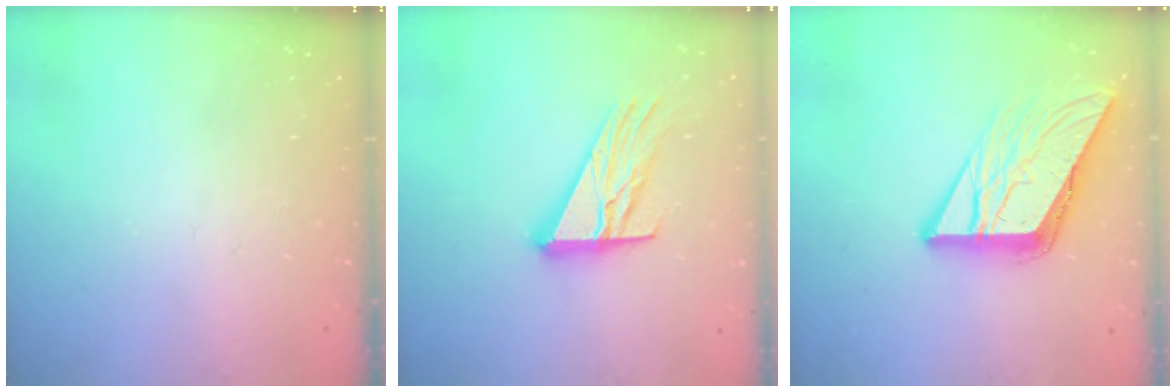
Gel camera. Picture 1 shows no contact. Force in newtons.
{"total": 14.6, "press": 14.5, "slide": 1.4}
{"total": 11.5, "press": 11.4, "slide": 1.1}